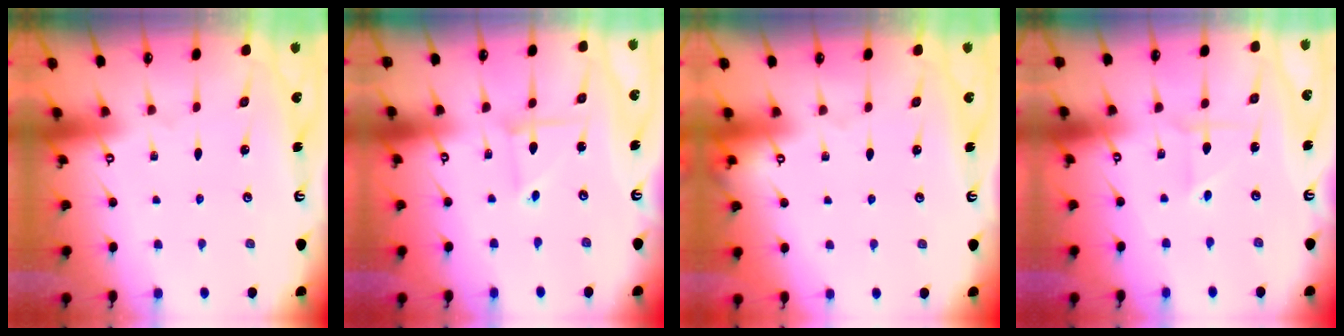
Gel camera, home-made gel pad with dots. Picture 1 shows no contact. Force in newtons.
{"total": 3.4, "press": 3.4, "slide": 0.3}
{"total": 0.0}
{"total": 2.6, "press": 2.6, "slide": 0.3}